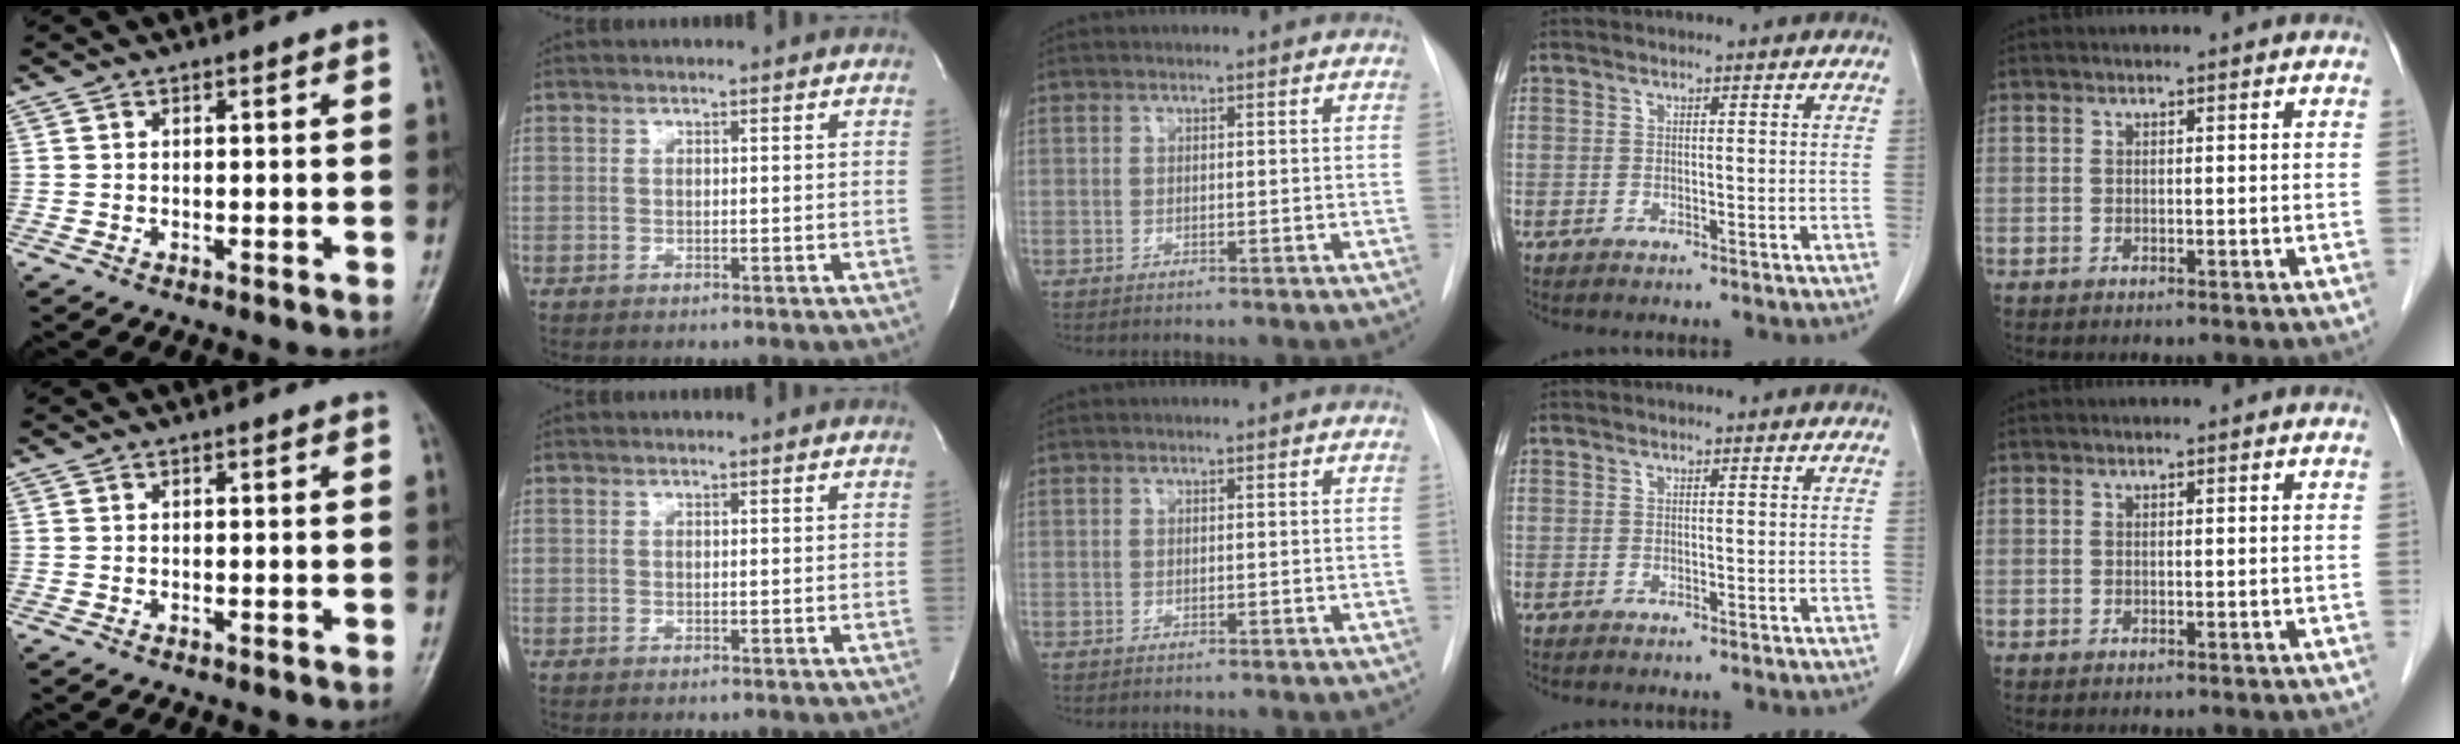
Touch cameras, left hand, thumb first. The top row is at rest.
{}